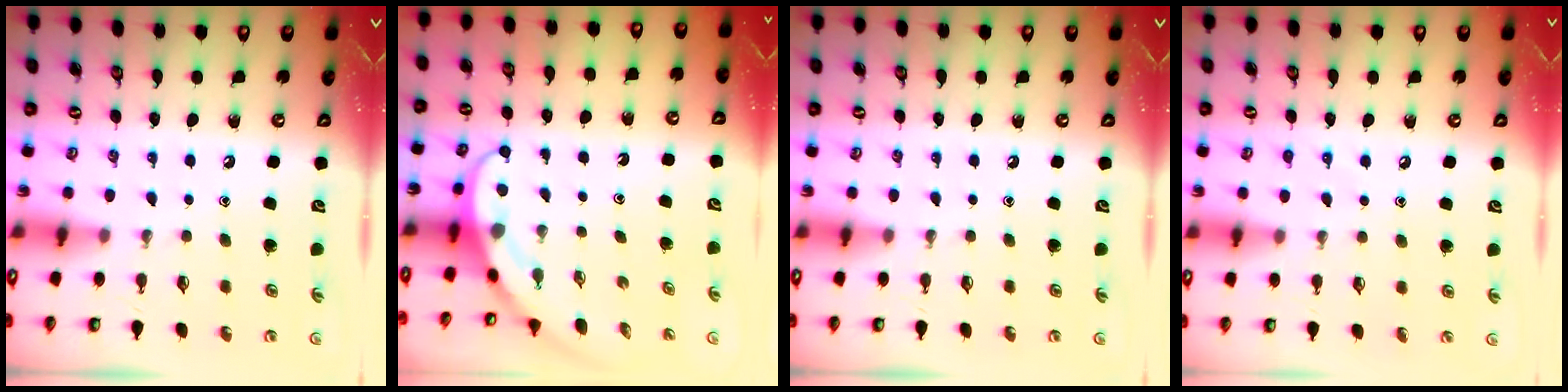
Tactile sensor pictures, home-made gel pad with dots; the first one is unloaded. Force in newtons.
{"total": 3.9, "press": 3.9, "slide": 0.3}
{"total": 0.0}
{"total": 5.7, "press": 5.7, "slide": 0.6}